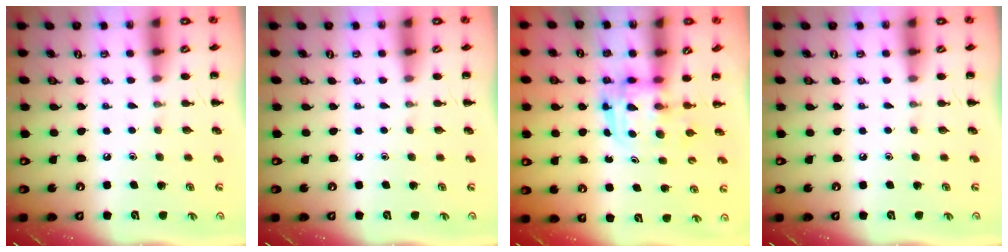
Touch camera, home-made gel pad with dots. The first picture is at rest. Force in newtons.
{"total": 0.0}
{"total": 3.0, "press": 3.0, "slide": 0.3}
{"total": 0.0}